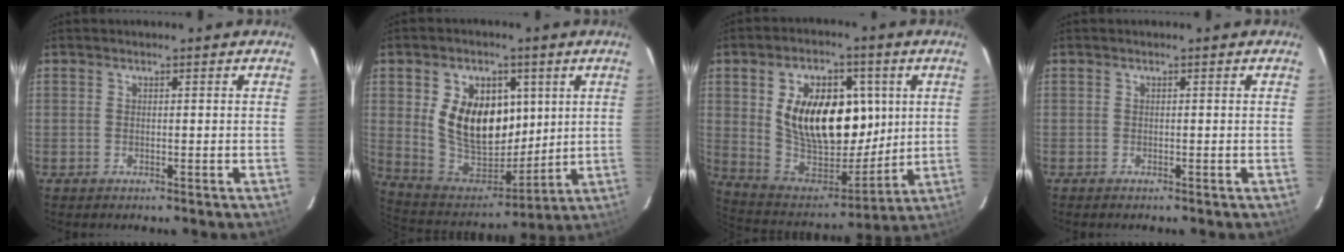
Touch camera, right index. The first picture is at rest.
{"total": 16.5, "force": [3.8, 11.2, 11.6], "torque": [-0.229, 0.002, 0.090]}
{"total": 20.3, "force": [4.5, 12.2, 15.5], "torque": [-0.289, 0.005, 0.097]}
{"total": 0.0}